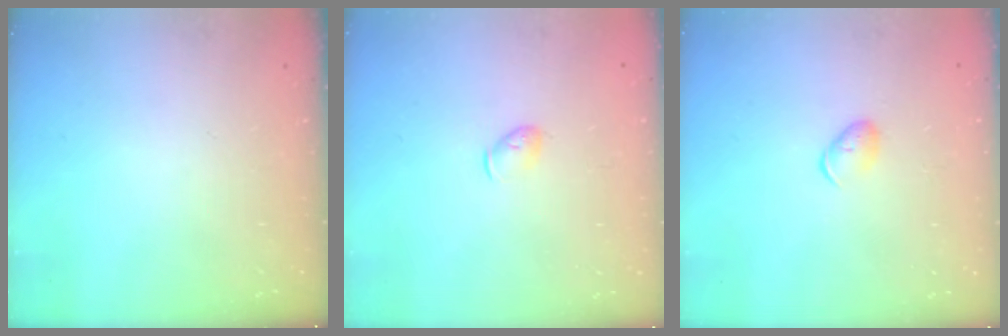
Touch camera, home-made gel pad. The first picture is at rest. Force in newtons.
{"total": 4.3, "press": 4.2, "slide": 0.9}
{"total": 5.3, "press": 5.2, "slide": 1.2}